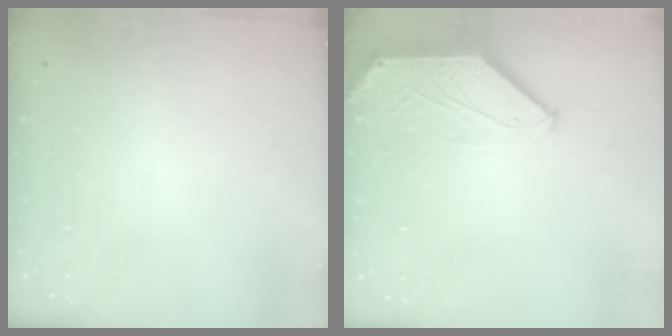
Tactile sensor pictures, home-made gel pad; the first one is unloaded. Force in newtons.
{"total": 0.7, "press": 0.6, "slide": 0.4}